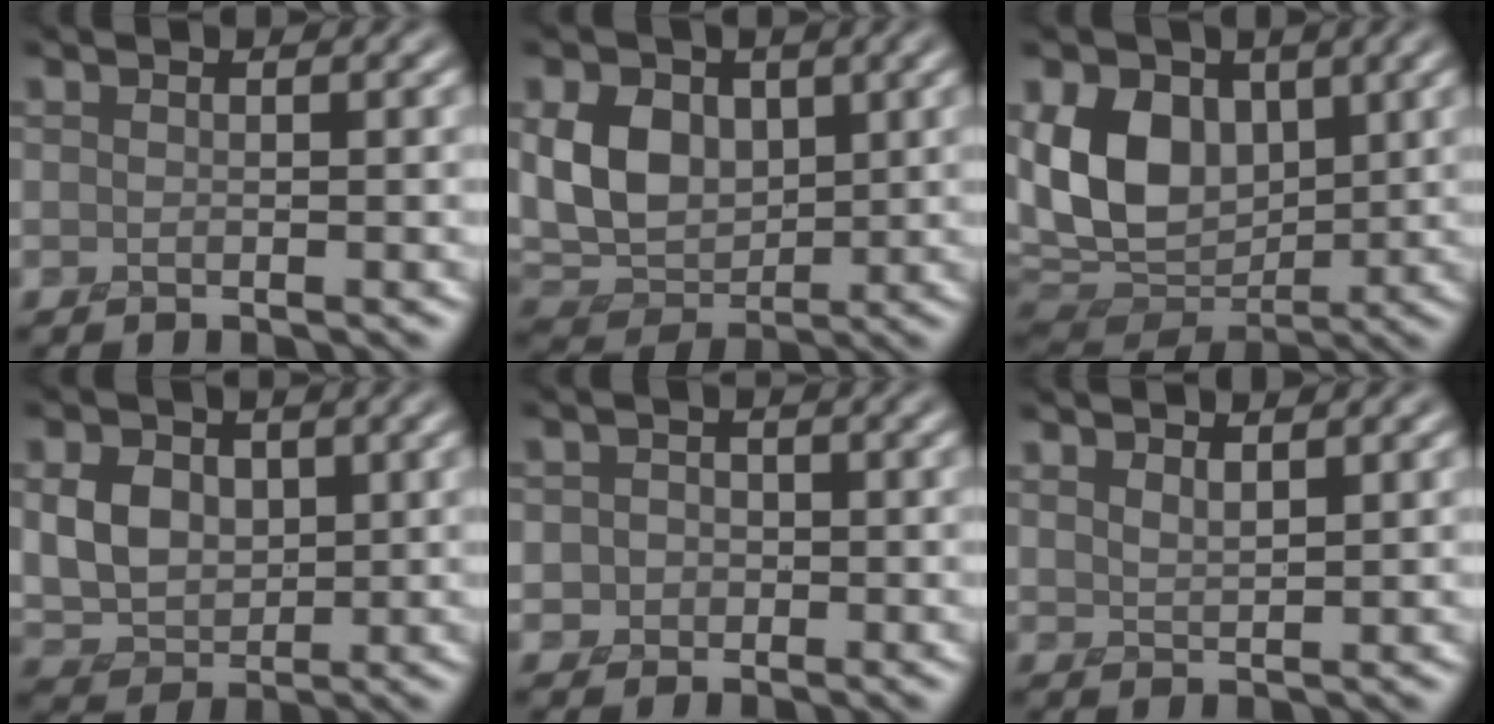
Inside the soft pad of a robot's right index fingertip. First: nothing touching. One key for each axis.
{"total": 6.0, "fx": 1.1, "fy": 4.6, "fz": 3.7, "tx": -0.079, "ty": -0.006, "tz": 0.018}
{"total": 10.9, "fx": 2.0, "fy": 7.7, "fz": 7.4, "tx": -0.157, "ty": 0.003, "tz": 0.026}
{"total": 4.5, "fx": 0.8, "fy": 3.6, "fz": 2.6, "tx": -0.057, "ty": -0.003, "tz": 0.013}
{"total": 2.0, "fx": -0.4, "fy": 2.0, "fz": 0.4, "tx": 0.011, "ty": -0.003, "tz": -0.012}
{"total": 1.7, "fx": 1.6, "fy": 0.3, "fz": 0.6, "tx": -0.018, "ty": -0.002, "tz": 0.034}